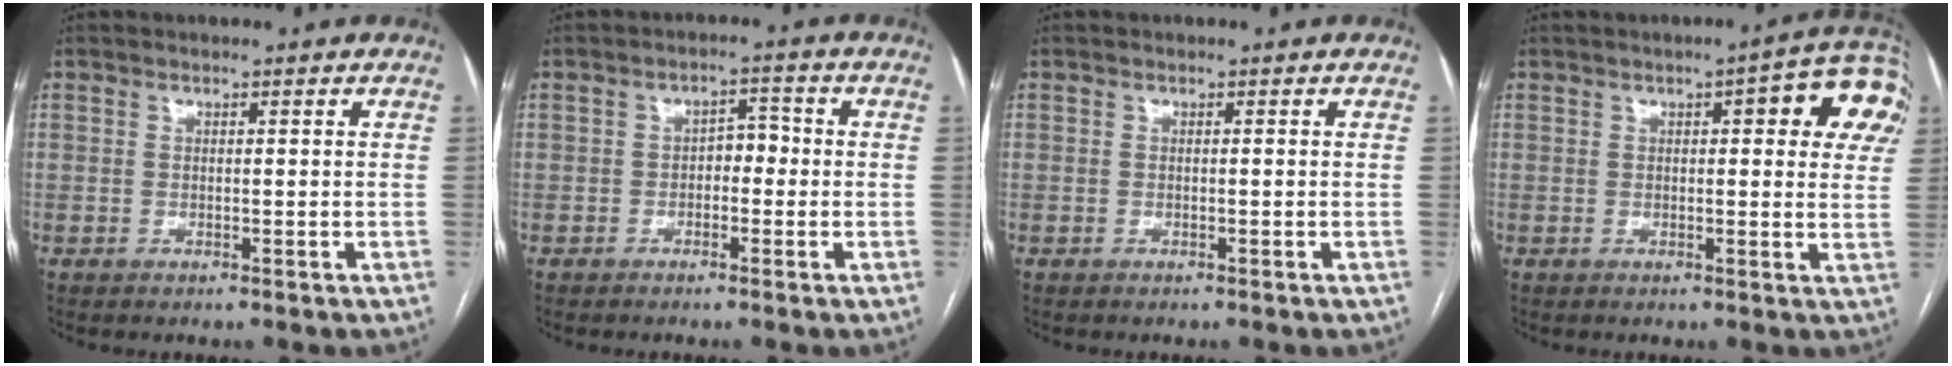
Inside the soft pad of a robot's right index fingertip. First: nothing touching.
{"total": 3.1, "force": [-0.5, 1.8, 2.4], "torque": [-0.031, 0.017, -0.011]}
{"total": 0.0}
{"total": 10.9, "force": [4.2, 2.8, 9.6], "torque": [-0.105, 0.011, 0.037]}